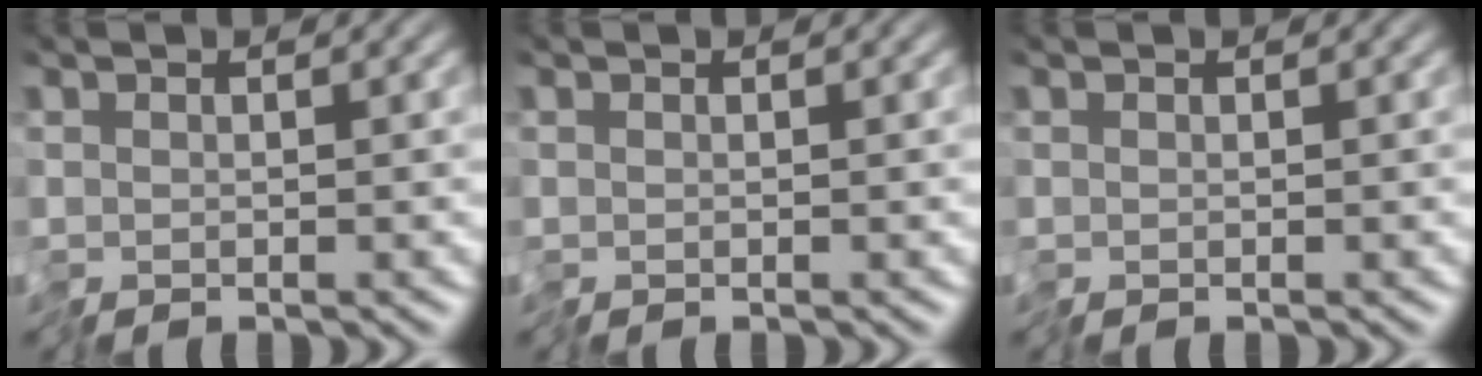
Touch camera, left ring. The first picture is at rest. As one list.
[{"total": 0.0}, {"total": 0.0}]